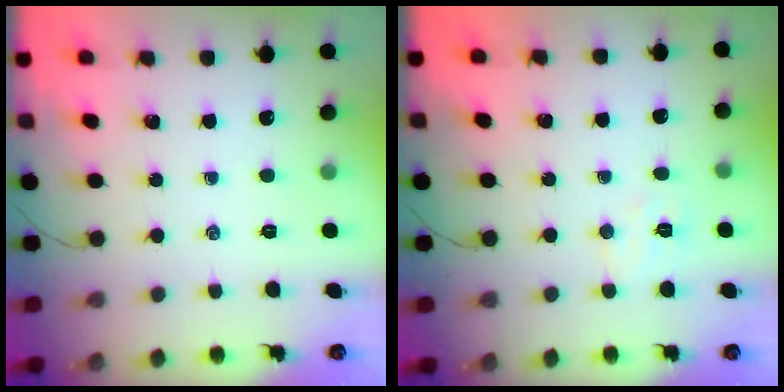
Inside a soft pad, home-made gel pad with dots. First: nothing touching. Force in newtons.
{"total": 5.5, "press": 5.4, "slide": 0.8}